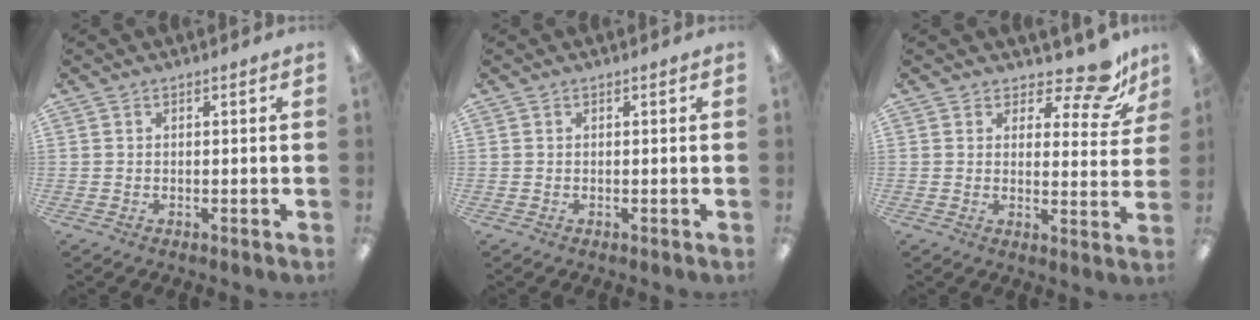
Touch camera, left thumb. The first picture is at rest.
{"total": 0.0}
{"total": 9.7, "force": [7.5, 3.4, 5.1], "torque": [-0.064, -0.052, 0.132]}